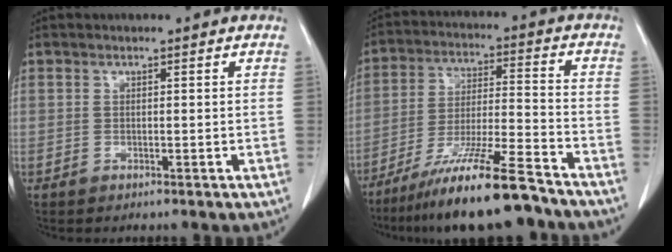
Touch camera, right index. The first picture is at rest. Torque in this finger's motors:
{"motor_torque": [1.09, -1.05, 0.70, 0.20]}